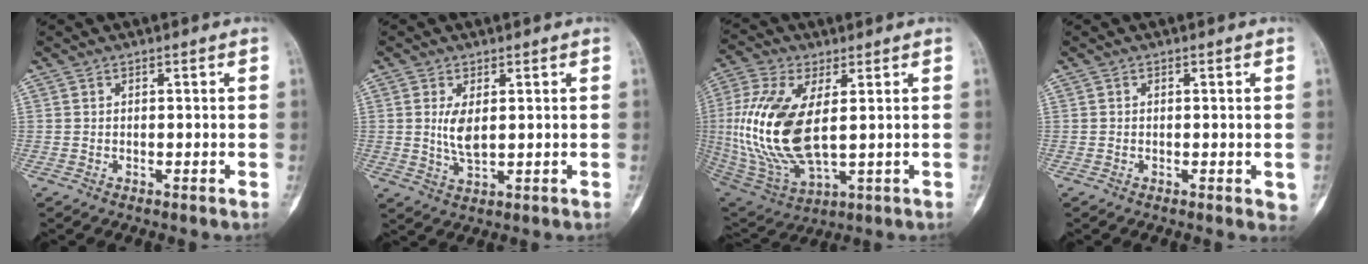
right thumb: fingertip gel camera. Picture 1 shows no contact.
{"total": 4.4, "force": [0.8, 1.8, 3.9], "torque": [-0.077, -0.013, 0.023]}
{"total": 18.9, "force": [1.4, 8.9, 16.7], "torque": [-0.363, -0.014, 0.040]}
{"total": 1.8, "force": [-0.3, 0.8, 1.6], "torque": [-0.011, -0.002, -0.004]}